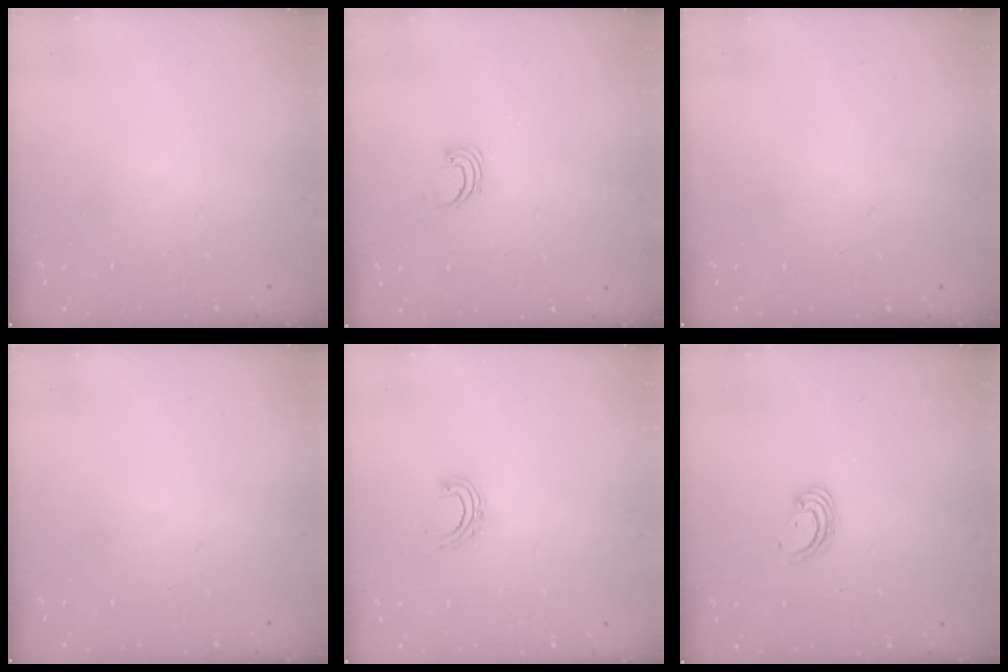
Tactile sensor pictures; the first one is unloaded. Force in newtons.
{"total": 1.7, "press": 1.7, "slide": 0.1}
{"total": 0.0}
{"total": 0.0}
{"total": 5.5, "press": 5.4, "slide": 1.1}
{"total": 3.5, "press": 3.5, "slide": 0.2}